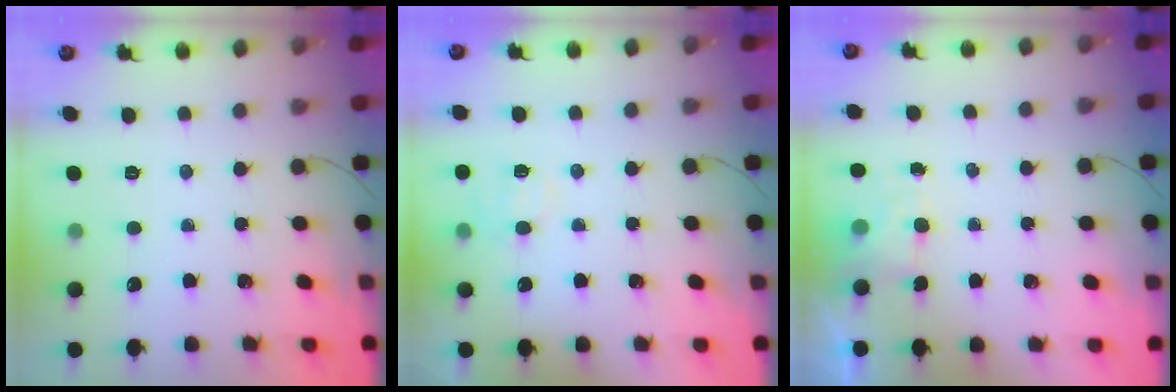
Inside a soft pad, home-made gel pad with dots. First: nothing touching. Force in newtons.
{"total": 5.0, "press": 4.9, "slide": 1.2}
{"total": 4.0, "press": 3.8, "slide": 1.2}